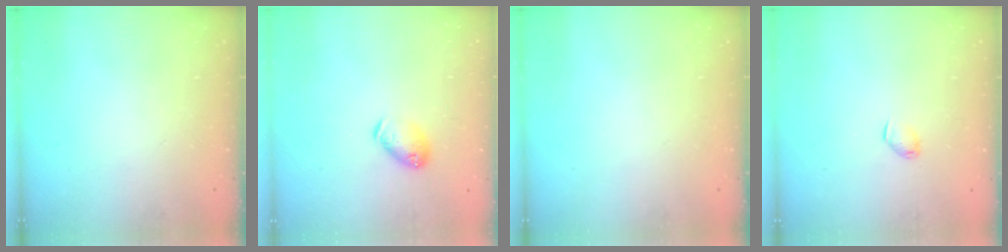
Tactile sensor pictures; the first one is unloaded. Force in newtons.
{"total": 6.7, "press": 6.7, "slide": 0.8}
{"total": 0.0}
{"total": 3.2, "press": 3.1, "slide": 0.6}